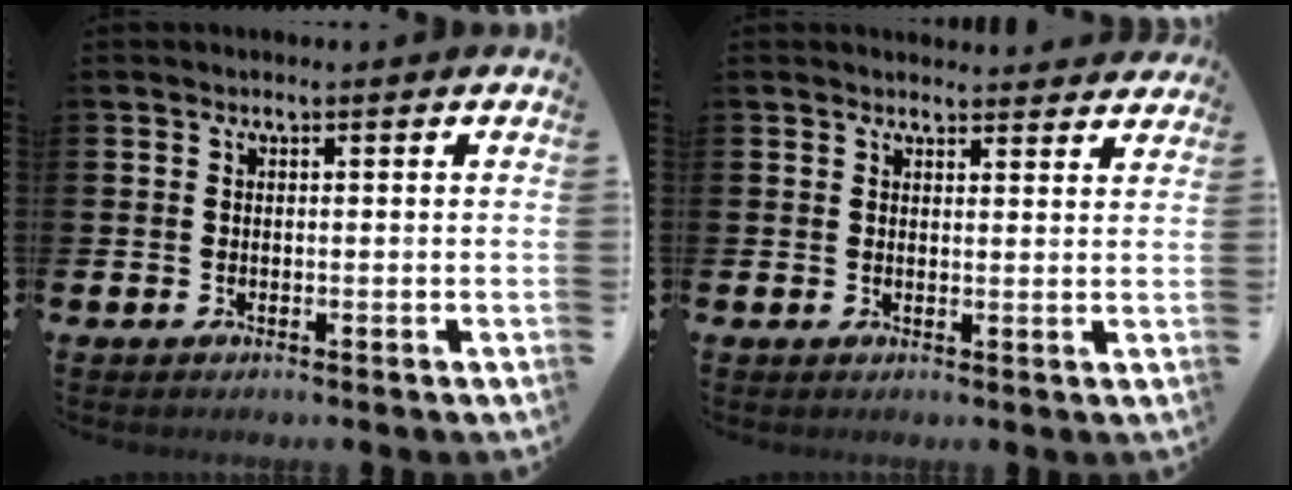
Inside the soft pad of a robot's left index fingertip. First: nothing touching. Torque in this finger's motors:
{"motor_torque": [0.14, -0.16, 0.09, 0.00]}